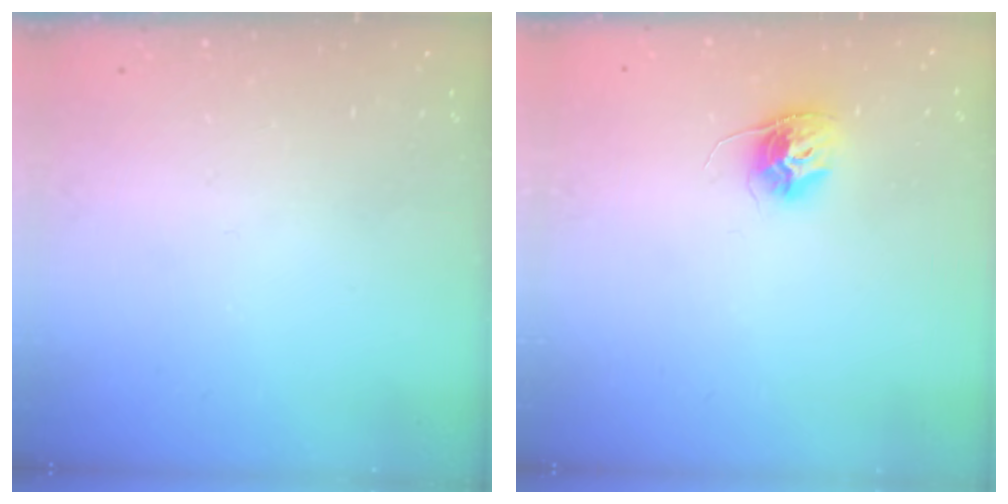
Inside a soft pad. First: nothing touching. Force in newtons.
{"total": 10.3, "press": 10.3, "slide": 0.6}